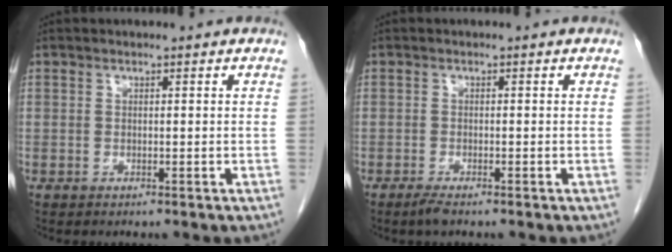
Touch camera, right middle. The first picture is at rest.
{"total": 1.6, "force": [-1.2, 0.1, 0.9], "torque": [-0.028, -0.005, -0.024]}